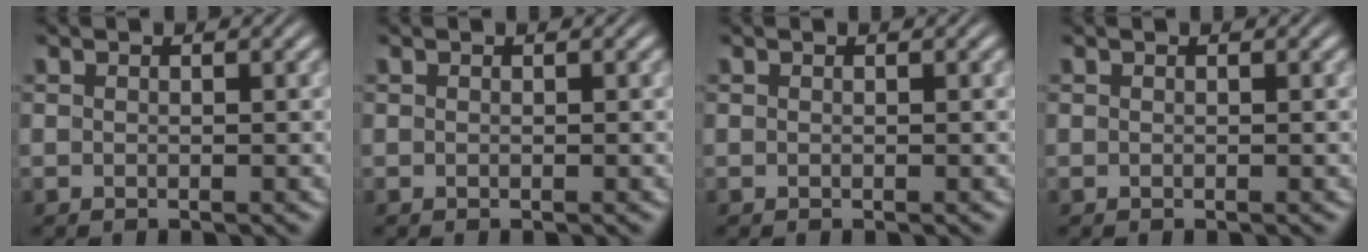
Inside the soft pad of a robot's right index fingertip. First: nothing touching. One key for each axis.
{"total": 0.0}
{"total": 0.0}
{"total": 0.0}